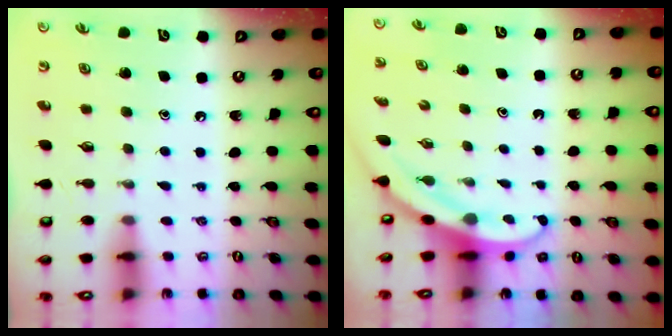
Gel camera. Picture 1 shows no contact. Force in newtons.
{"total": 3.3, "press": 3.3, "slide": 0.2}